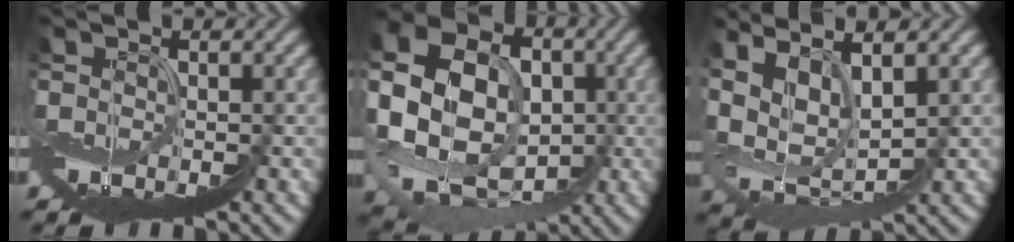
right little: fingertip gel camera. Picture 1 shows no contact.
{"total": 9.9, "force": [-0.9, 8.0, 5.7], "torque": [-0.133, 0.018, -0.013]}
{"total": 5.1, "force": [2.8, 1.5, 4.0], "torque": [-0.099, 0.018, 0.051]}